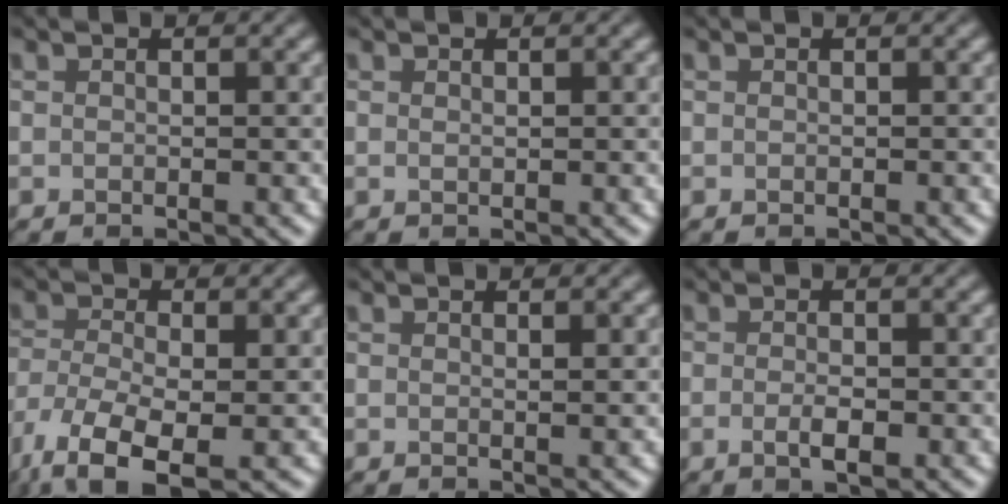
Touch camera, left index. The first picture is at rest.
{"total": 0.0}
{"total": 0.0}
{"total": 6.8, "force": [-4.4, 2.4, 4.6], "torque": [-0.102, -0.023, -0.084]}
{"total": 0.9, "force": [0.5, 0.3, 0.7], "torque": [-0.001, 0.002, 0.003]}
{"total": 1.7, "force": [-0.8, 0.4, 1.5], "torque": [-0.028, -0.006, -0.015]}